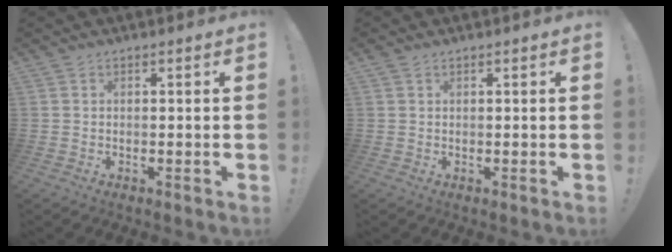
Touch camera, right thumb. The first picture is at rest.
{"total": 0.7, "force": [0.6, 0.3, 0.3], "torque": [0.001, -0.004, 0.009]}